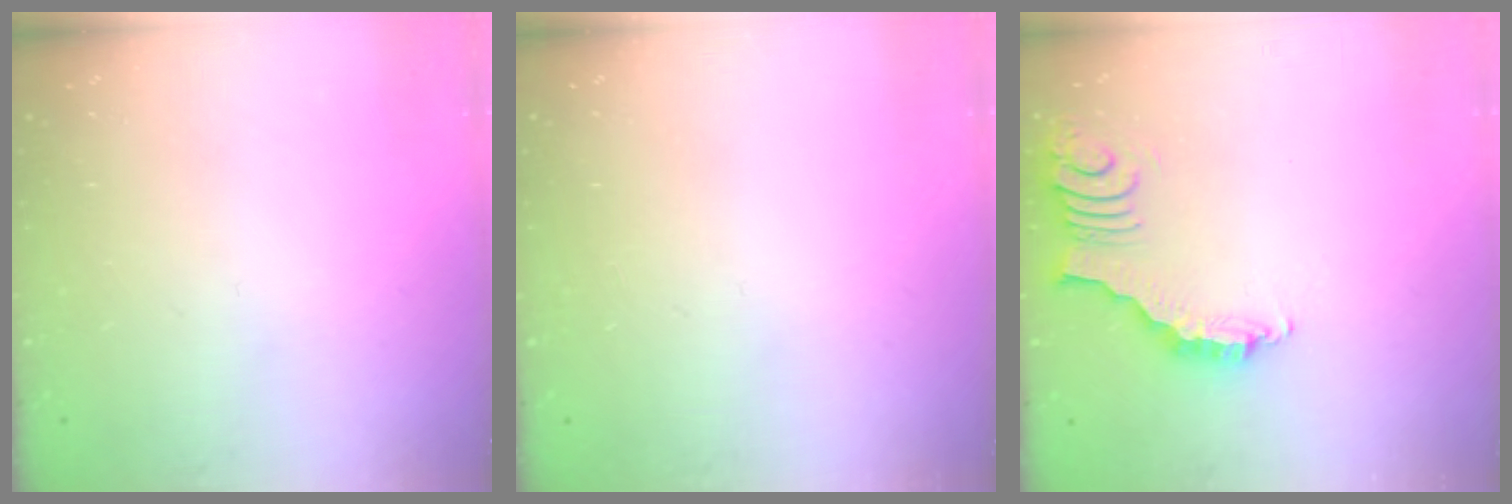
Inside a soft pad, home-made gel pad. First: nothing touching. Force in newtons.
{"total": 0.0}
{"total": 3.6, "press": 3.6, "slide": 0.7}